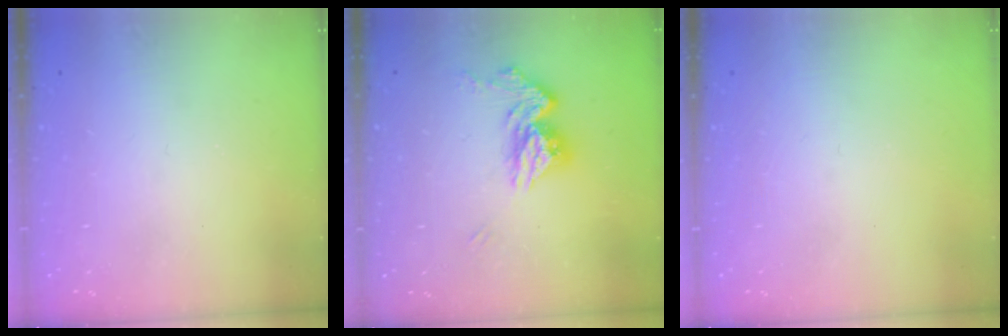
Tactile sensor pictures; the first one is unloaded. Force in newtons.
{"total": 11.7, "press": 11.7, "slide": 0.9}
{"total": 0.0}